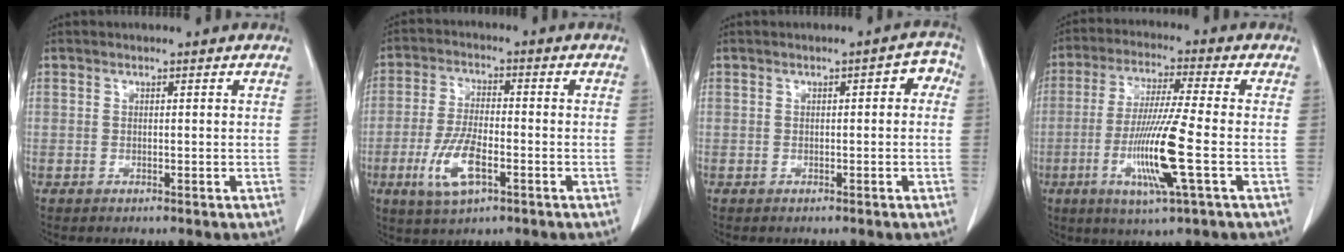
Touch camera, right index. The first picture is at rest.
{"total": 8.3, "force": [-3.3, 2.7, 7.1], "torque": [-0.152, -0.007, -0.059]}
{"total": 2.7, "force": [0.2, 1.1, 2.4], "torque": [-0.022, 0.016, -0.003]}
{"total": 11.3, "force": [-3.2, -0.7, 10.9], "torque": [-0.215, -0.018, -0.064]}